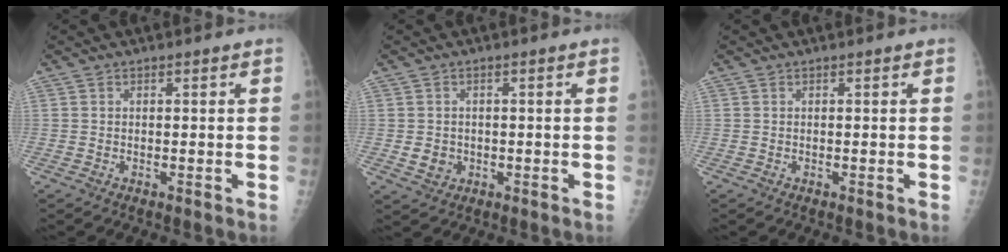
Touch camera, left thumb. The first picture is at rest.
{"total": 3.1, "force": [-0.5, 2.8, 1.3], "torque": [-0.010, 0.002, 0.000]}
{"total": 0.0}